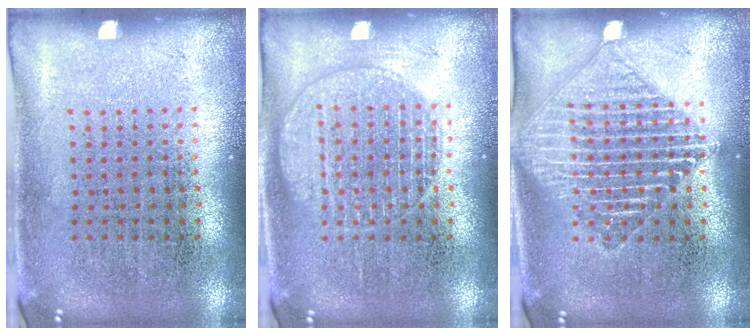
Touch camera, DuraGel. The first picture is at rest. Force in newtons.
{"total": 2.6, "press": 2.6, "slide": 0.4}
{"total": 1.8, "press": 1.8, "slide": 0.2}